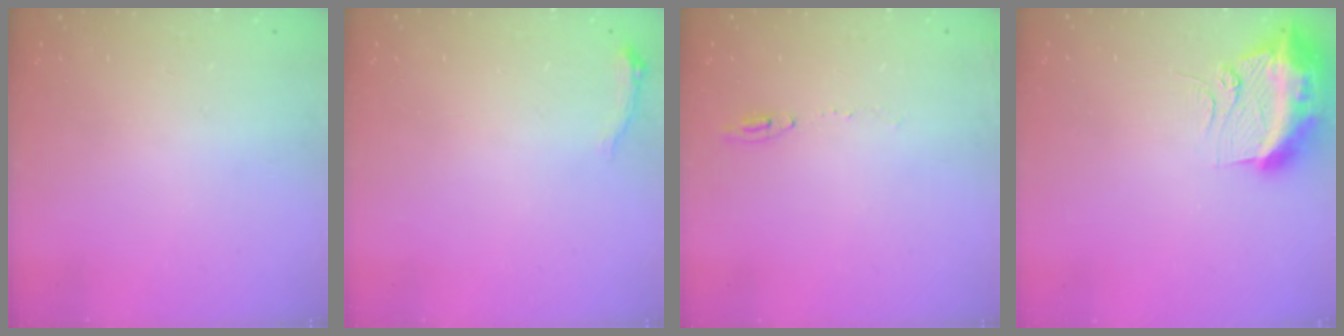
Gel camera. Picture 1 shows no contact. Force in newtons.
{"total": 4.7, "press": 4.6, "slide": 0.6}
{"total": 4.7, "press": 4.7, "slide": 0.6}
{"total": 13.2, "press": 13.1, "slide": 1.4}